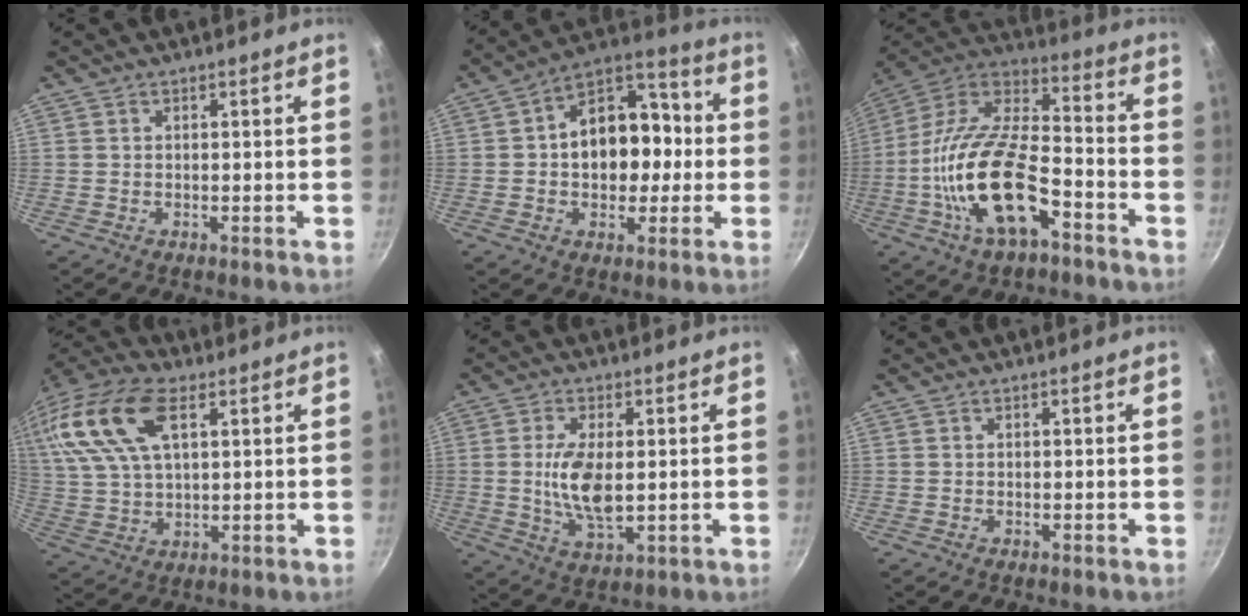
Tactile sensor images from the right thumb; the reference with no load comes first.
{"total": 16.4, "force": [0.4, 10.9, 12.3], "torque": [-0.133, 0.035, -0.003]}
{"total": 21.8, "force": [-7.7, 9.9, 17.8], "torque": [-0.350, 0.052, -0.136]}
{"total": 19.3, "force": [7.5, 9.7, 14.9], "torque": [-0.331, 0.016, 0.140]}
{"total": 9.2, "force": [0.3, 4.3, 8.2], "torque": [-0.156, -0.014, 0.012]}
{"total": 0.0}